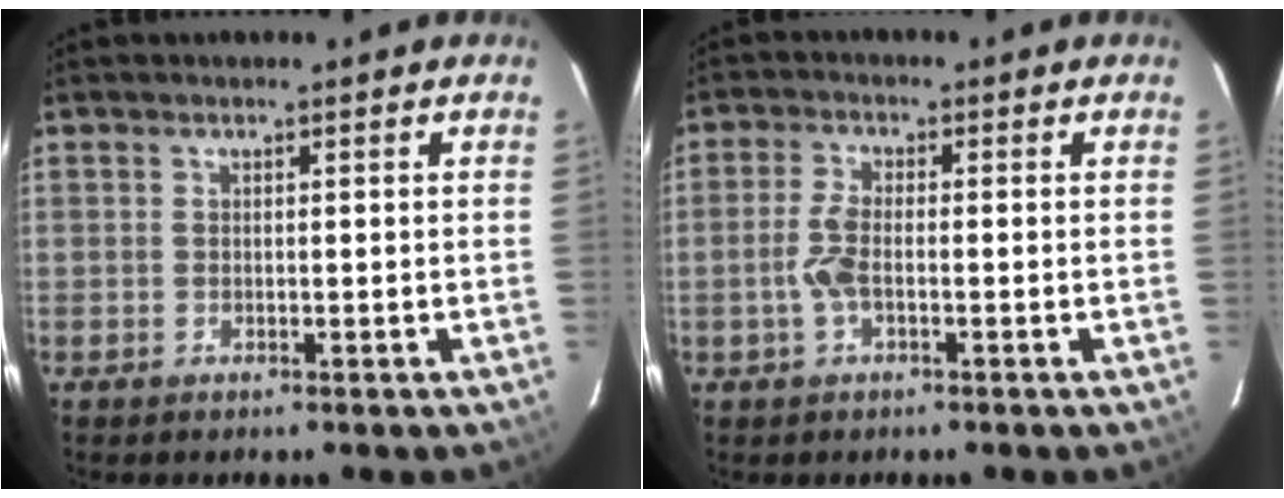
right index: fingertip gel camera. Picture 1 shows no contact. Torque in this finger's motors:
{"motor_torque": [0.64, -0.16, 0.41, 0.11]}